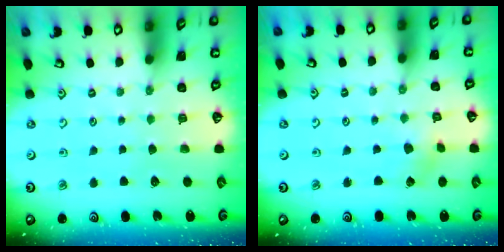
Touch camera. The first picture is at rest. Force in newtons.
{"total": 2.7, "press": 2.6, "slide": 0.6}